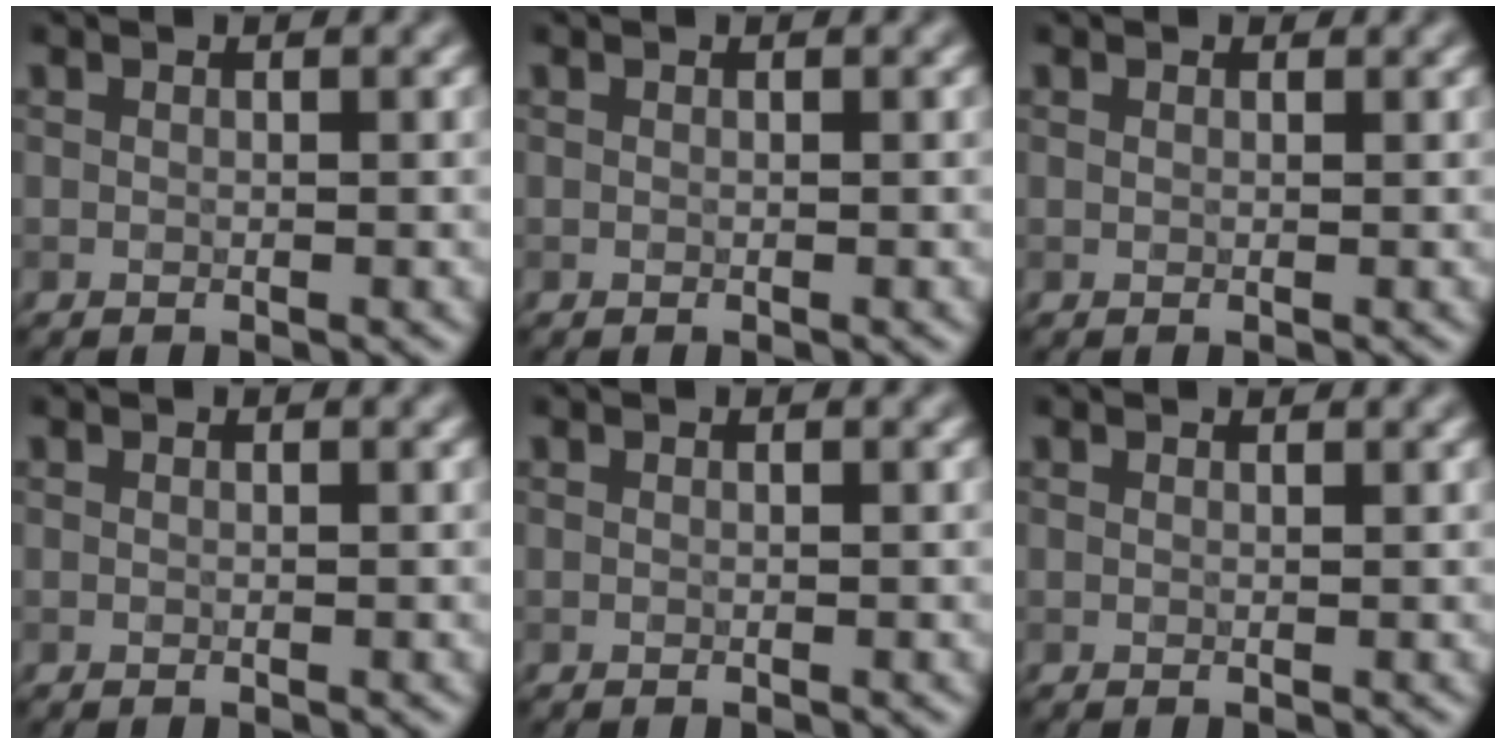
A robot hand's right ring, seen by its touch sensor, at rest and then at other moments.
{"total": 0.0}
{"total": 0.5, "force": [0.3, 0.3, 0.2], "torque": [-0.002, -0.001, 0.004]}
{"total": 0.0}
{"total": 0.0}
{"total": 0.5, "force": [0.5, 0.0, 0.1], "torque": [-0.004, -0.003, 0.006]}